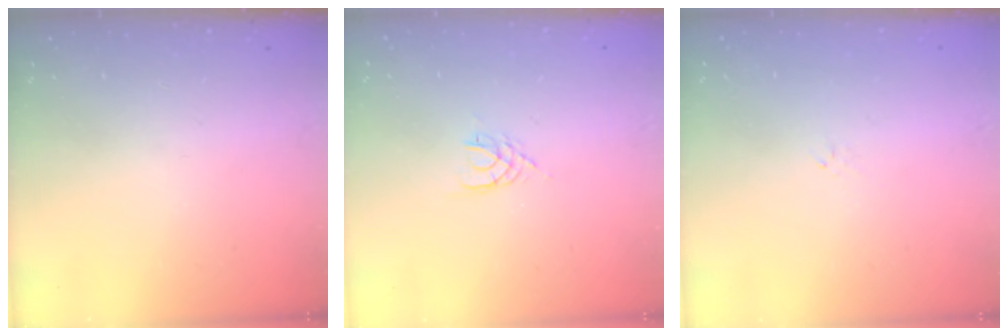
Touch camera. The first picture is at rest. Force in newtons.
{"total": 2.0, "press": 1.9, "slide": 0.3}
{"total": 0.7, "press": 0.5, "slide": 0.4}